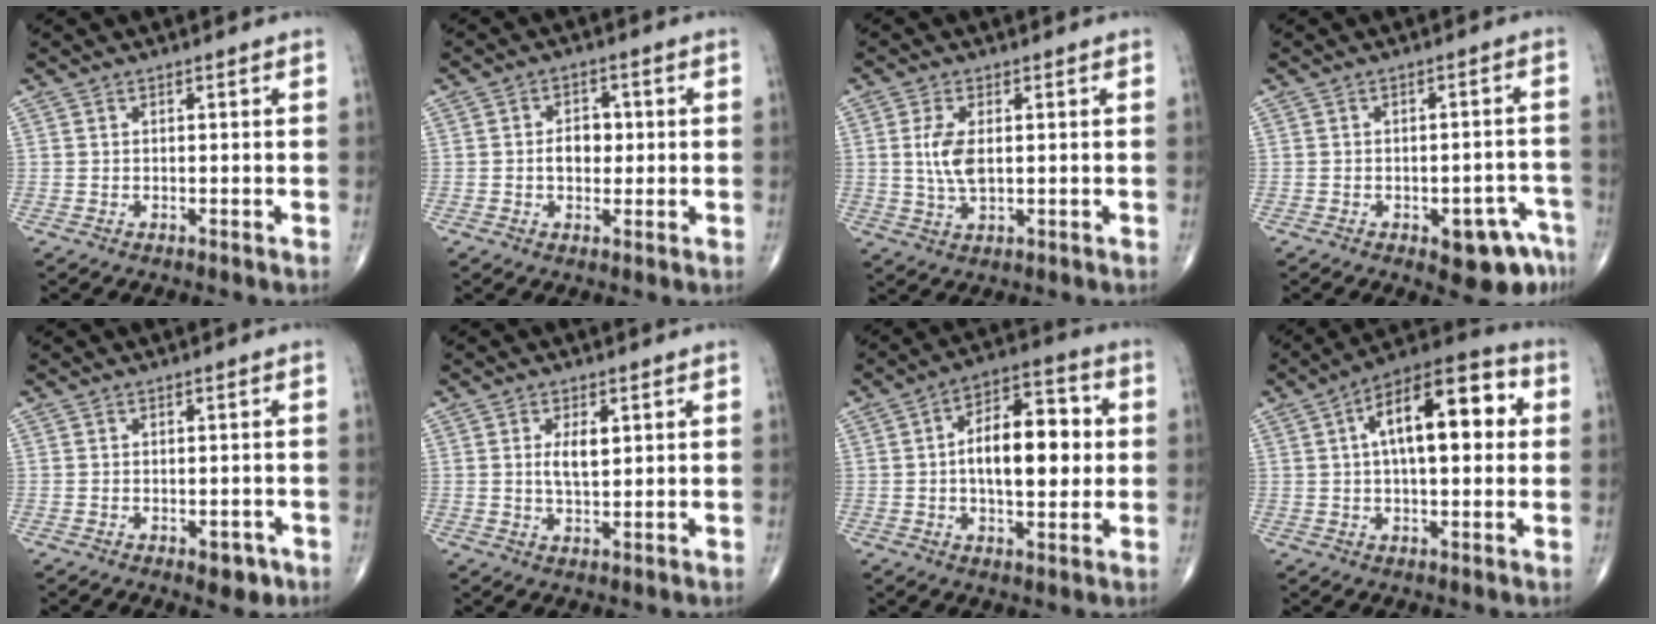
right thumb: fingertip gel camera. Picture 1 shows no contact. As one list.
[{"total": 4.7, "force": [0.0, 3.4, 3.3], "torque": [-0.035, 0.008, -0.005]}, {"total": 5.7, "force": [0.6, 2.7, 5.0], "torque": [-0.106, -0.006, 0.013]}, {"total": 8.5, "force": [-4.6, 3.6, 6.1], "torque": [-0.047, 0.035, -0.050]}, {"total": 3.2, "force": [-1.6, 1.7, 2.2], "torque": [-0.013, 0.008, -0.015]}, {"total": 4.3, "force": [1.0, 1.9, 3.7], "torque": [-0.061, -0.008, 0.019]}, {"total": 14.9, "force": [0.8, 7.3, 13.0], "torque": [-0.177, 0.023, 0.006]}, {"total": 17.0, "force": [3.3, 7.6, 14.9], "torque": [-0.204, 0.030, 0.040]}]